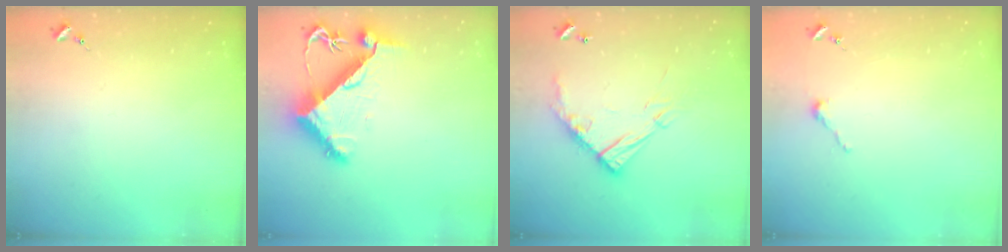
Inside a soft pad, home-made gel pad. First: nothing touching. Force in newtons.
{"total": 10.3, "press": 10.2, "slide": 1.5}
{"total": 14.3, "press": 14.3, "slide": 1.0}
{"total": 2.5, "press": 2.5, "slide": 0.2}